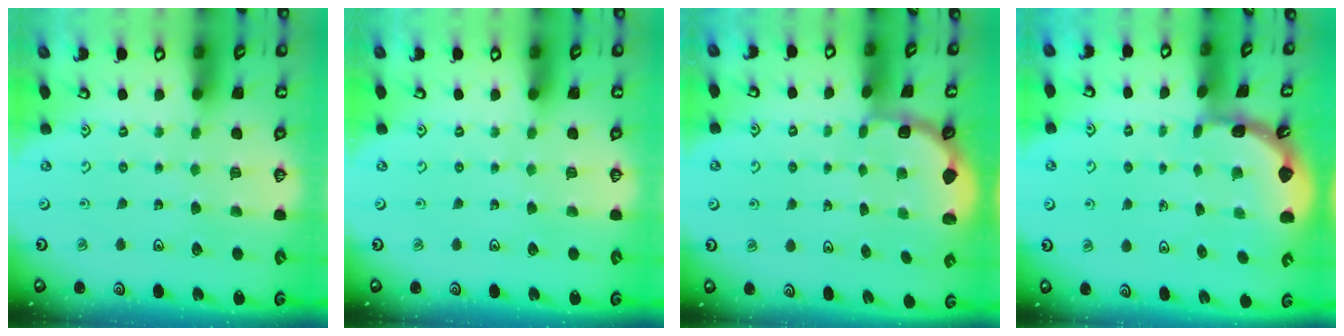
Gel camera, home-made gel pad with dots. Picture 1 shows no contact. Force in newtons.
{"total": 0.0}
{"total": 1.8, "press": 1.7, "slide": 0.7}
{"total": 1.6, "press": 1.6, "slide": 0.1}